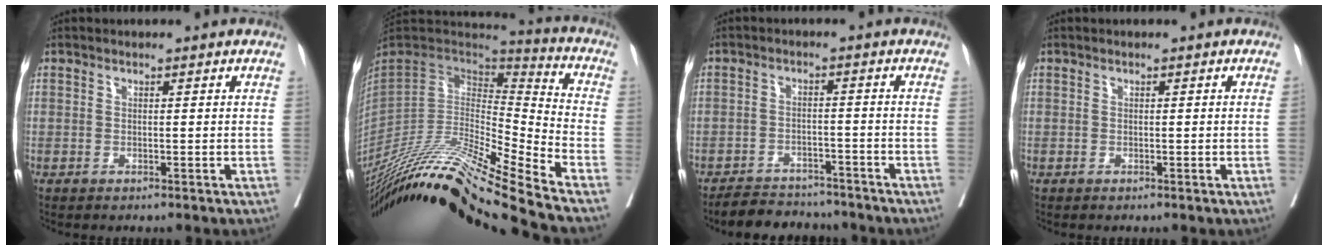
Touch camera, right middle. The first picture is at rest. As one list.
[{"total": 27.6, "force": [-23.0, -1.6, 15.2], "torque": [-0.274, -0.045, -0.401]}, {"total": 7.8, "force": [-7.1, 2.9, 1.3], "torque": [-0.009, 0.005, -0.103]}, {"total": 0.0}]